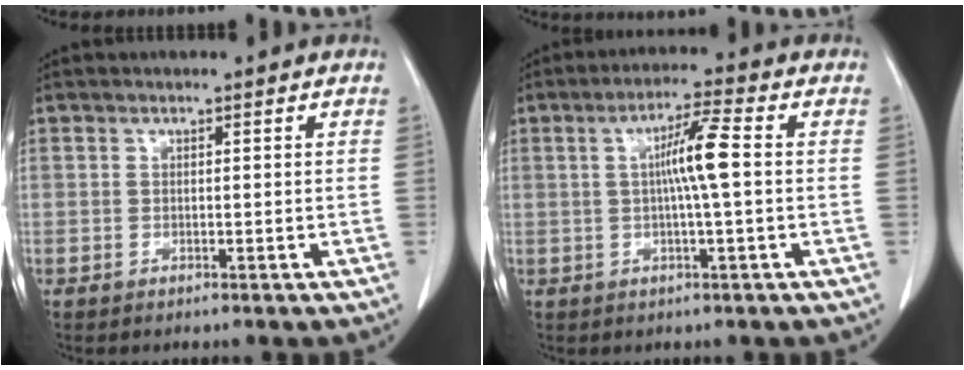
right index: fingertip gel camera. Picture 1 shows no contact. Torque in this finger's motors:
{"motor_torque": [1.05, -0.06, 0.55, 0.14]}